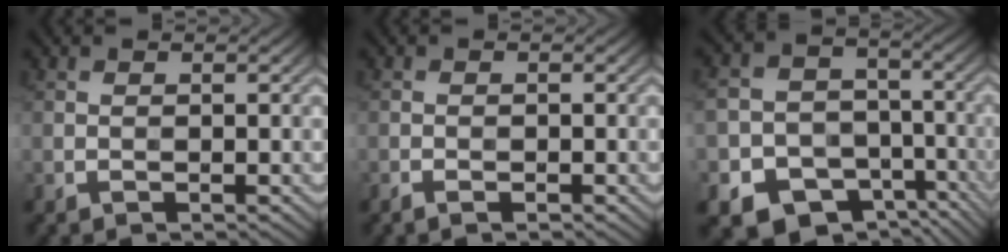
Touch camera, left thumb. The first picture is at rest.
{"total": 1.2, "force": [-0.9, 0.4, 0.8], "torque": [-0.014, -0.001, -0.016]}
{"total": 13.2, "force": [-7.1, 10.1, 4.6], "torque": [-0.101, -0.040, -0.120]}